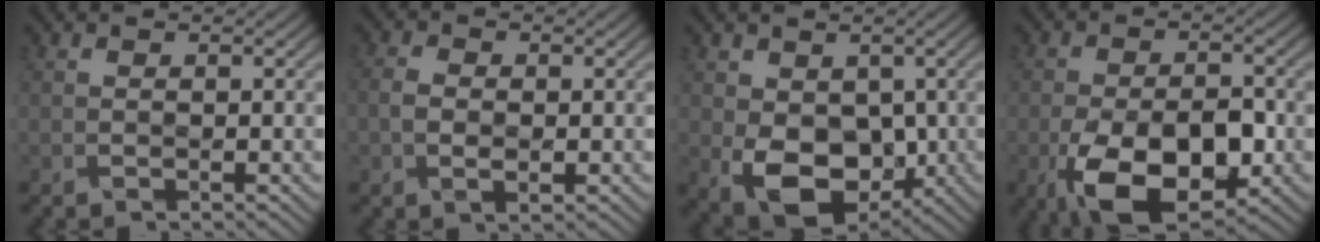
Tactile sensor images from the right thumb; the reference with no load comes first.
{"total": 2.8, "force": [-0.7, 1.5, 2.3], "torque": [-0.065, -0.001, -0.002]}
{"total": 9.9, "force": [-1.9, 6.9, 6.8], "torque": [-0.133, -0.024, -0.025]}
{"total": 13.2, "force": [-5.4, 6.8, 9.9], "torque": [-0.204, -0.030, -0.079]}